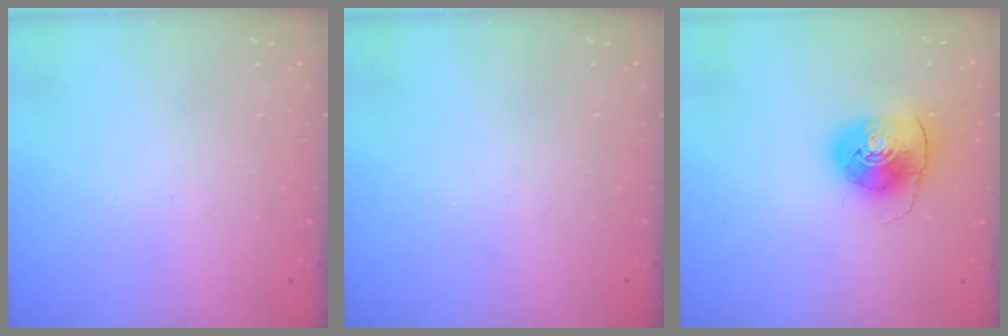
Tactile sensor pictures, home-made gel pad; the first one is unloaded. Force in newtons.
{"total": 0.0}
{"total": 8.6, "press": 8.5, "slide": 1.1}